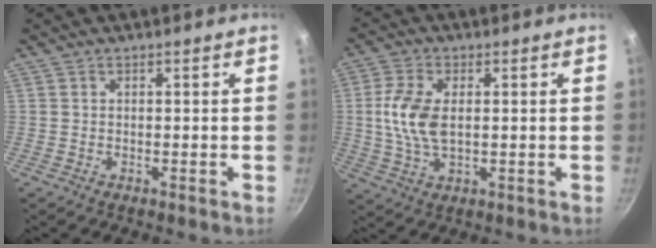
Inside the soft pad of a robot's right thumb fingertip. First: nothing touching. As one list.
[{"total": 9.1, "force": [0.8, 5.0, 7.5], "torque": [-0.154, 0.003, 0.014]}]